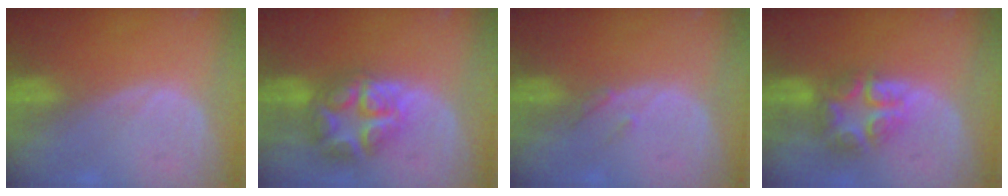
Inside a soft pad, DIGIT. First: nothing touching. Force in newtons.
{"total": 8.0, "press": 8.0, "slide": 0.5}
{"total": 1.5, "press": 1.3, "slide": 0.7}
{"total": 7.6, "press": 6.6, "slide": 3.7}